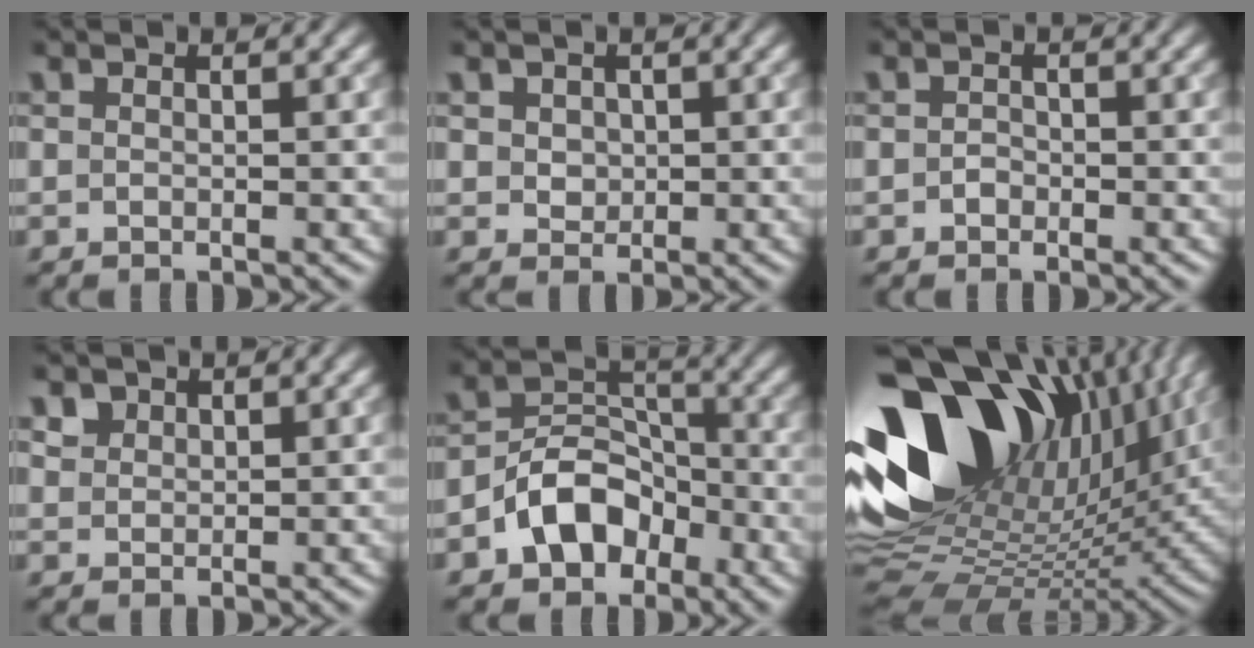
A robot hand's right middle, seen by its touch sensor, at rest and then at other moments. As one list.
[{"total": 1.7, "force": [0.6, 1.5, 0.8], "torque": [-0.014, 0.006, 0.012]}, {"total": 0.8, "force": [-0.3, 0.7, 0.3], "torque": [-0.005, -0.003, -0.007]}, {"total": 1.6, "force": [1.1, 1.1, 0.3], "torque": [-0.010, -0.007, 0.028]}, {"total": 5.8, "force": [-3.0, 3.9, 3.0], "torque": [-0.042, 0.006, -0.062]}, {"total": 17.9, "force": [6.6, 11.3, 12.2], "torque": [-0.240, 0.033, 0.108]}]